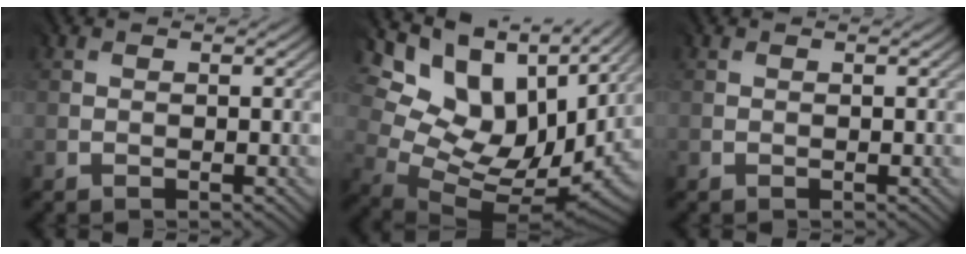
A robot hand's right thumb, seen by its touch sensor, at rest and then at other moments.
{"total": 14.5, "force": [7.3, 8.4, 9.3], "torque": [-0.199, 0.001, 0.151]}
{"total": 0.0}